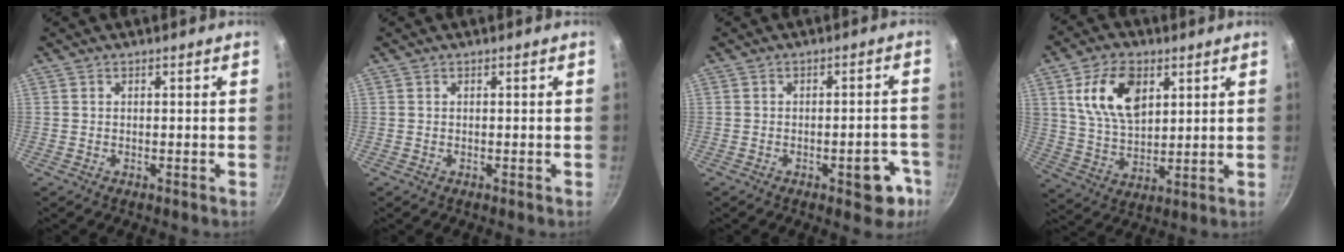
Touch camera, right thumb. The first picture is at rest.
{"total": 0.0}
{"total": 7.2, "force": [-3.4, 3.3, 5.4], "torque": [-0.031, 0.028, -0.037]}
{"total": 13.3, "force": [5.0, 7.9, 9.4], "torque": [-0.149, -0.018, 0.097]}